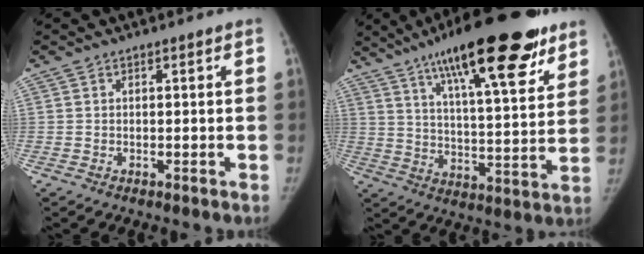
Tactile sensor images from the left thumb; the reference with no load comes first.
{"total": 25.1, "force": [15.5, 6.7, 18.6], "torque": [-0.262, -0.037, 0.238]}